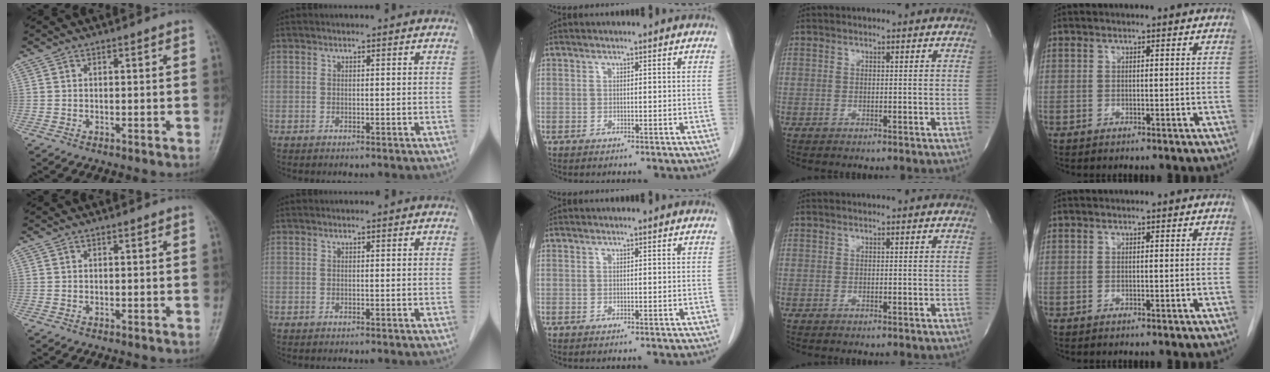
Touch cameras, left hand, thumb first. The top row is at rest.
{}